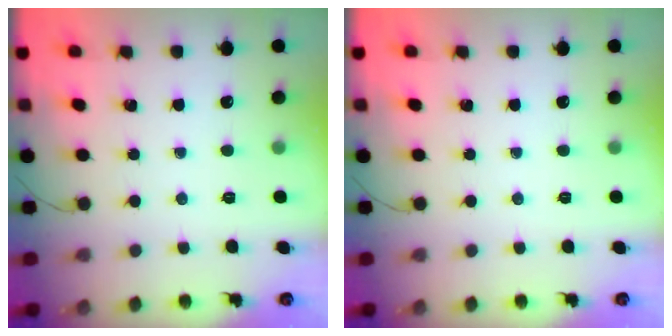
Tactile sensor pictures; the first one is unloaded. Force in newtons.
{"total": 0.0}